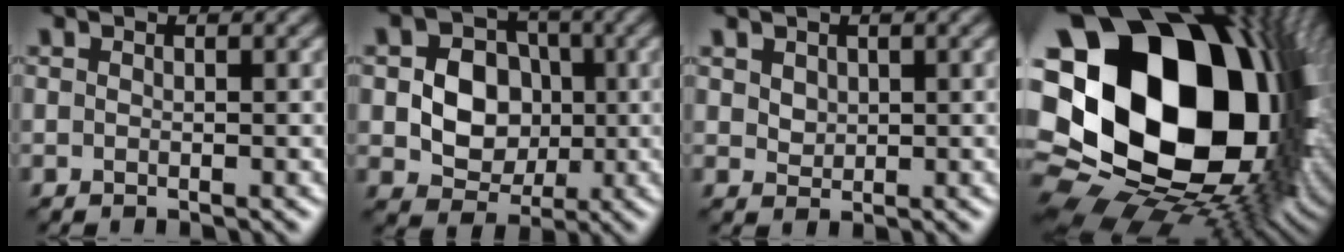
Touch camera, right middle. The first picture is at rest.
{"total": 6.7, "force": [0.0, 5.6, 3.6], "torque": [-0.054, 0.010, -0.004]}
{"total": 1.3, "force": [0.7, 1.0, 0.5], "torque": [-0.011, -0.002, 0.015]}
{"total": 24.4, "force": [2.8, 17.5, 16.8], "torque": [-0.333, -0.018, 0.050]}